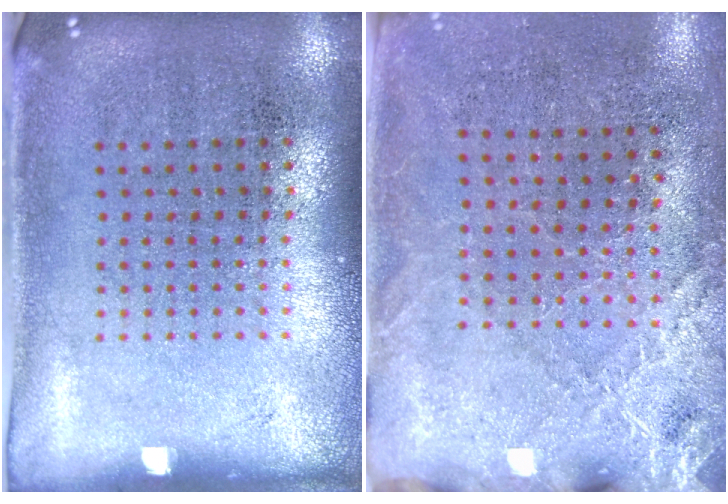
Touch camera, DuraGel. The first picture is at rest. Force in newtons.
{"total": 2.6, "press": 2.5, "slide": 0.7}